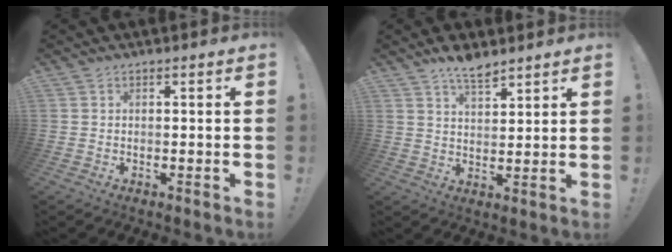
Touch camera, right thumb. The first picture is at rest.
{"total": 6.5, "force": [5.3, 1.9, 3.2], "torque": [-0.046, -0.037, 0.093]}